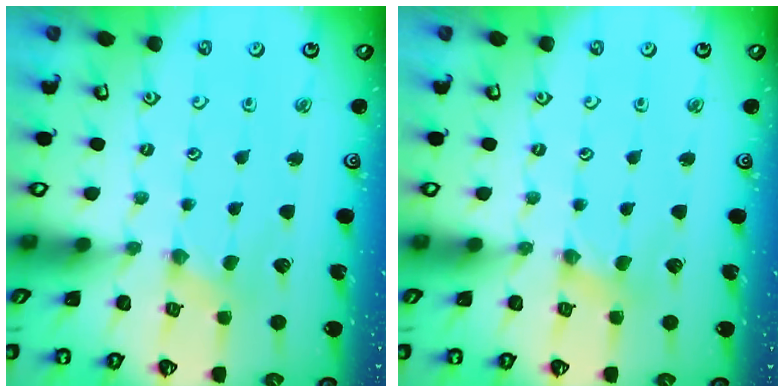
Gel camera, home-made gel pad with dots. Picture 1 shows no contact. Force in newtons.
{"total": 2.1, "press": 2.0, "slide": 0.4}